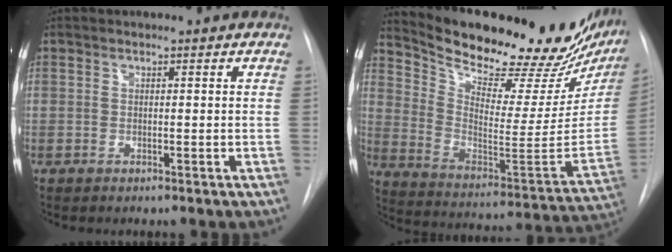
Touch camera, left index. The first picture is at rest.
{"total": 30.3, "force": [25.6, 7.5, 14.3], "torque": [-0.240, -0.065, 0.353]}